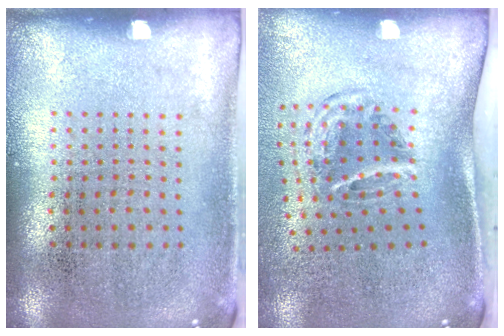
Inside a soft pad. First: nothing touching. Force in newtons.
{"total": 2.0, "press": 1.2, "slide": 1.6}